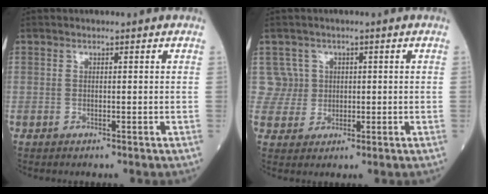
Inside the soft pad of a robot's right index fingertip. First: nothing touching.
{"total": 3.9, "force": [1.1, 3.7, -0.6], "torque": [0.025, 0.010, 0.021]}